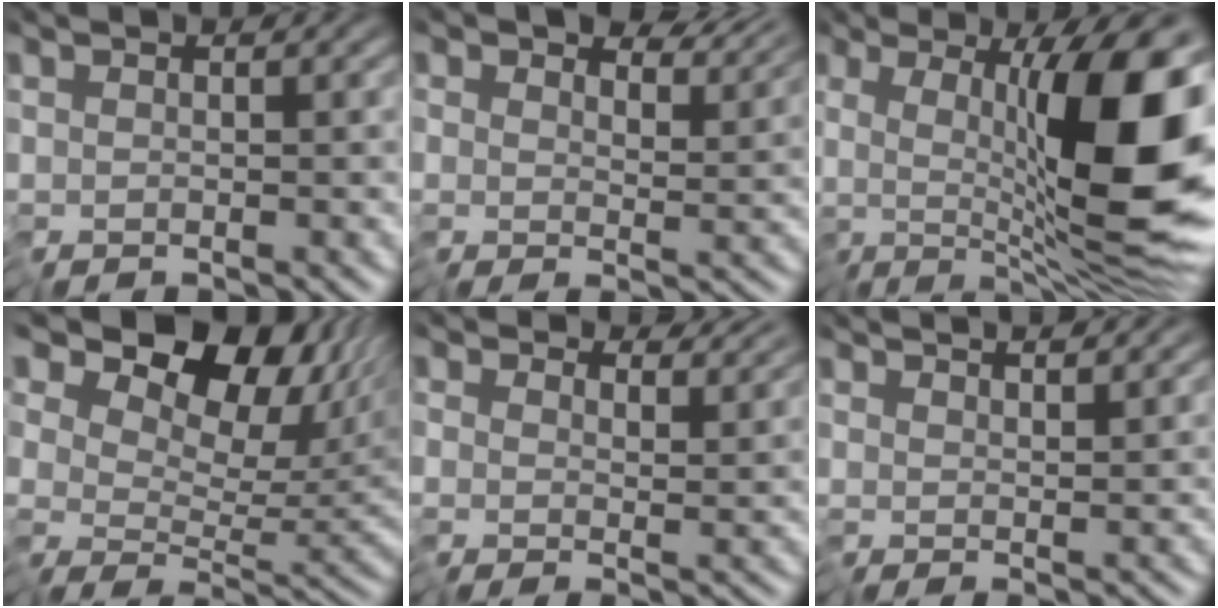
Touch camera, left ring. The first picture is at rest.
{"total": 5.8, "force": [4.9, 2.0, 2.3], "torque": [-0.042, 0.007, 0.082]}
{"total": 13.2, "force": [0.8, 3.4, 12.7], "torque": [-0.172, 0.010, 0.006]}
{"total": 12.5, "force": [7.3, 7.4, 7.1], "torque": [-0.102, 0.020, 0.112]}
{"total": 3.5, "force": [3.4, 0.5, 0.1], "torque": [-0.007, 0.007, 0.050]}
{"total": 2.7, "force": [2.5, -0.4, 0.7], "torque": [-0.013, 0.019, 0.037]}